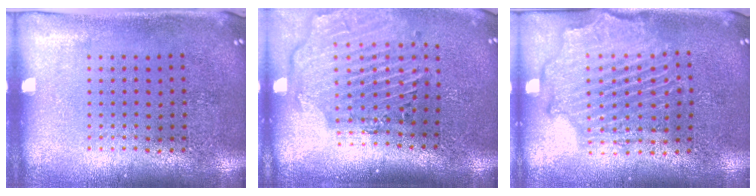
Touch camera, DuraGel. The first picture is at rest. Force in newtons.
{"total": 2.8, "press": 2.3, "slide": 1.7}
{"total": 2.1, "press": 2.1, "slide": 0.5}